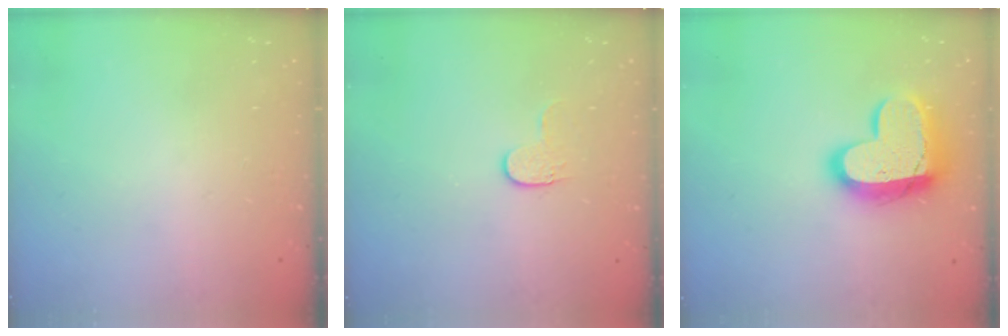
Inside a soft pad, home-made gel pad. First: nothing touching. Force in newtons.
{"total": 3.9, "press": 3.9, "slide": 0.5}
{"total": 17.3, "press": 17.2, "slide": 1.4}